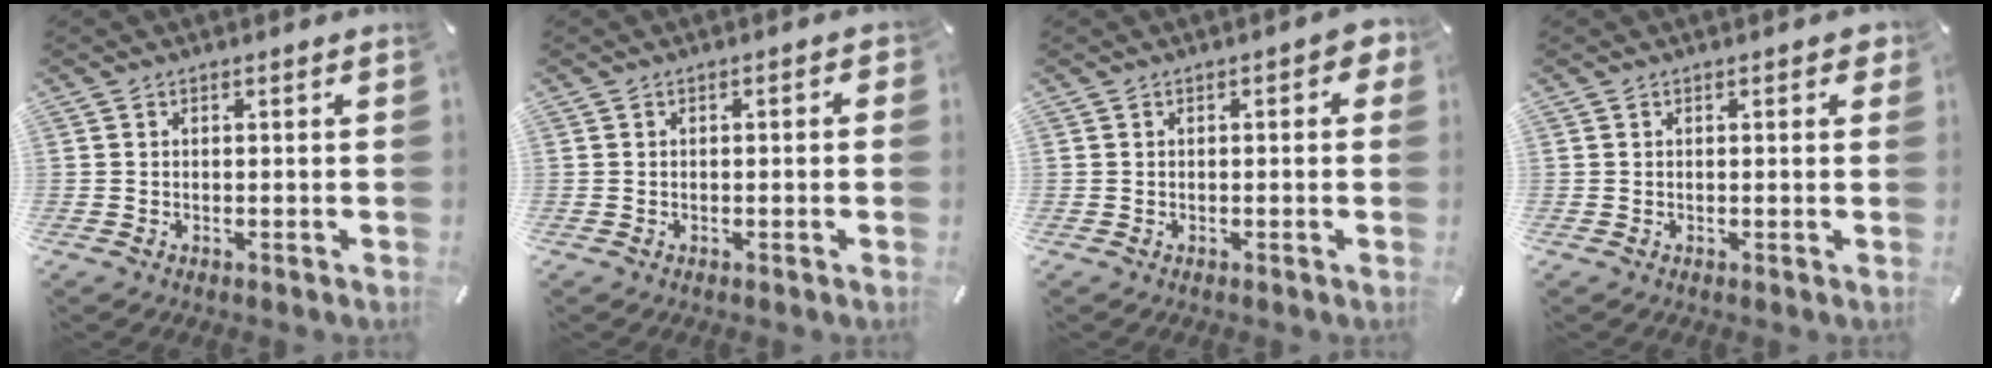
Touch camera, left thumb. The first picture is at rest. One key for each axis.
{"total": 1.1, "fx": -0.4, "fy": 0.6, "fz": 0.9, "tx": -0.015, "ty": 0.002, "tz": -0.007}
{"total": 2.6, "fx": 0.0, "fy": 1.2, "fz": 2.3, "tx": -0.026, "ty": 0.000, "tz": -0.005}
{"total": 1.3, "fx": 0.4, "fy": 0.6, "fz": 1.1, "tx": -0.007, "ty": -0.002, "tz": 0.002}